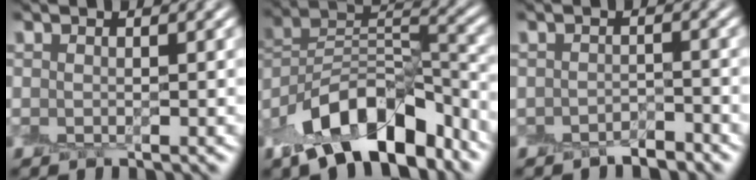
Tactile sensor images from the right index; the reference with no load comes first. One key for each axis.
{"total": 11.3, "fx": -7.5, "fy": 5.4, "fz": 6.4, "tx": -0.109, "ty": 0.027, "tz": -0.145}
{"total": 1.6, "fx": -1.6, "fy": 0.4, "fz": -0.1, "tx": 0.011, "ty": 0.009, "tz": -0.026}